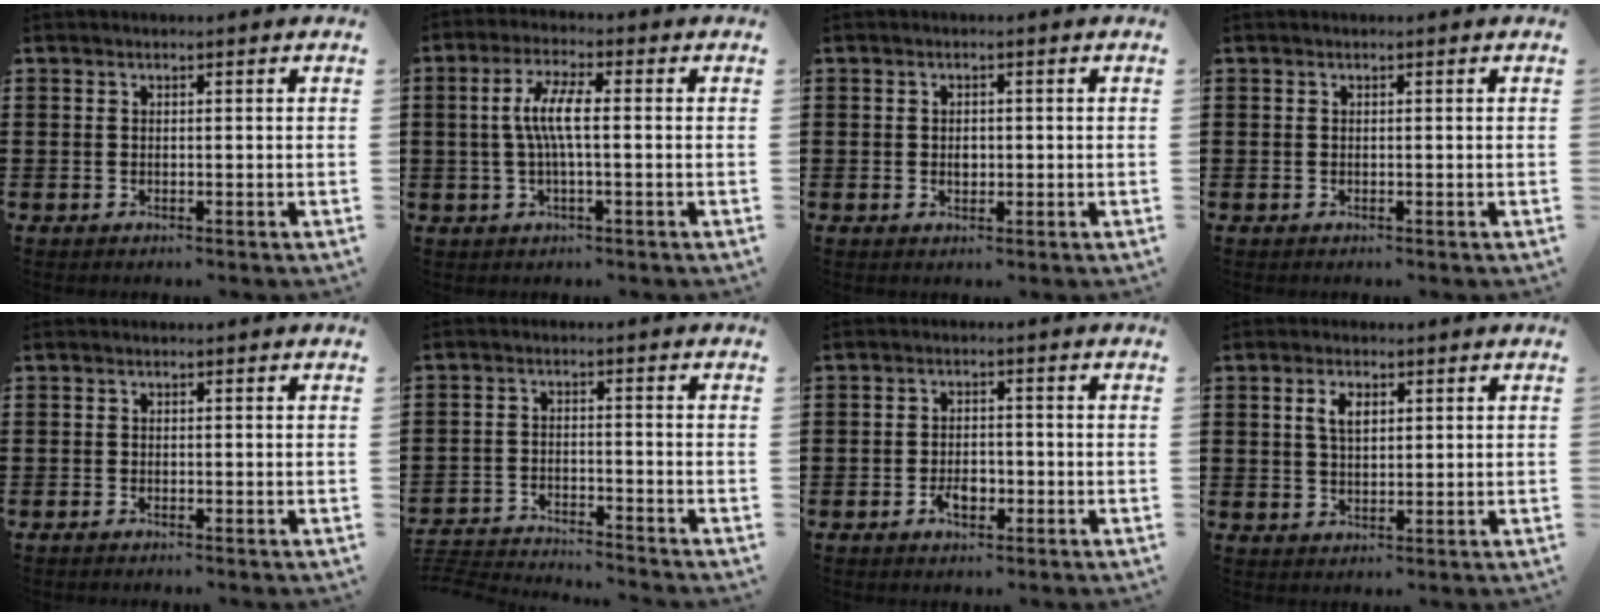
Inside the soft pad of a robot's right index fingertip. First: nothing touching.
{"total": 5.8, "force": [-0.2, 1.2, 5.7], "torque": [-0.118, -0.001, -0.011]}
{"total": 1.4, "force": [0.0, 1.0, 1.1], "torque": [-0.022, 0.006, -0.001]}
{"total": 0.0}
{"total": 0.5, "force": [-0.5, 0.1, 0.1], "torque": [-0.004, -0.001, -0.009]}
{"total": 3.5, "force": [-3.5, 0.0, 0.1], "torque": [-0.015, -0.002, -0.079]}
{"total": 3.2, "force": [-1.4, 1.8, 2.3], "torque": [-0.041, 0.007, -0.024]}
{"total": 3.3, "force": [1.2, 1.7, 2.6], "torque": [-0.057, 0.010, 0.020]}